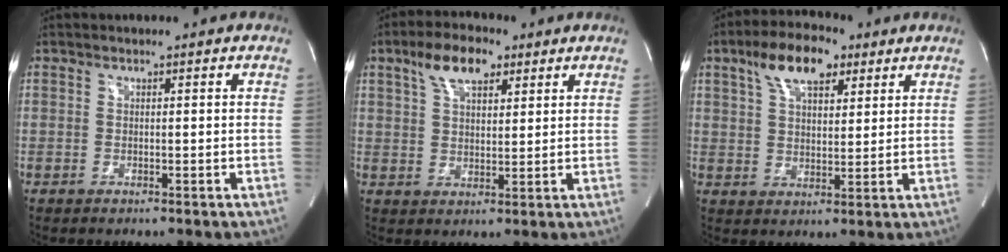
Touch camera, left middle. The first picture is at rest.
{"total": 7.5, "force": [4.3, 3.3, 5.1], "torque": [-0.099, 0.019, 0.078]}
{"total": 9.6, "force": [5.4, 4.2, 6.7], "torque": [-0.125, 0.022, 0.097]}